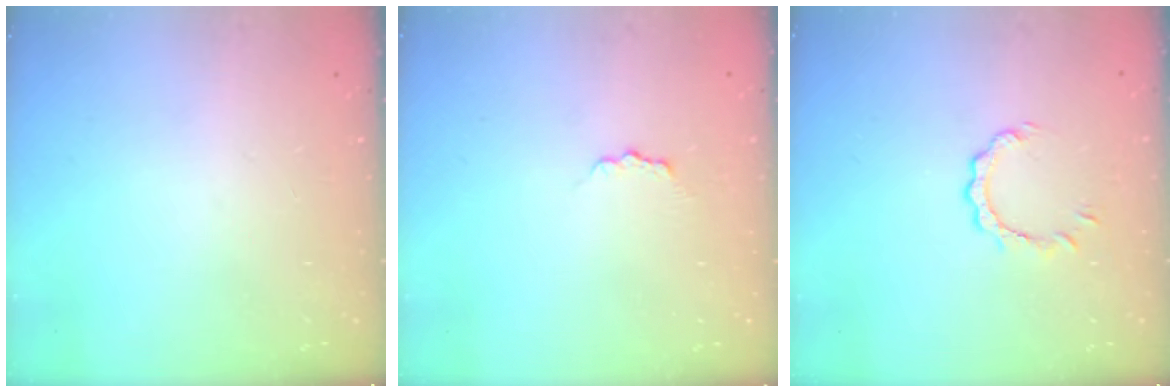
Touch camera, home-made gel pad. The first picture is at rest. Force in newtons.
{"total": 2.9, "press": 2.9, "slide": 0.3}
{"total": 3.7, "press": 3.7, "slide": 0.3}